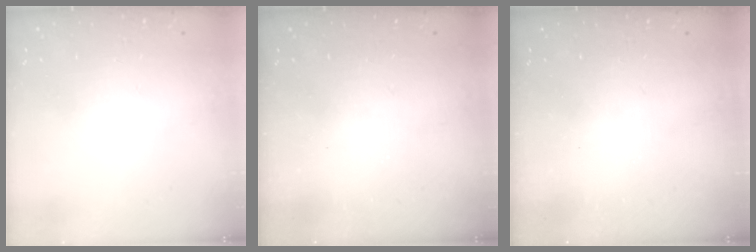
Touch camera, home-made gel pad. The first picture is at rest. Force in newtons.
{"total": 2.2, "press": 2.1, "slide": 0.7}
{"total": 2.5, "press": 2.4, "slide": 0.8}